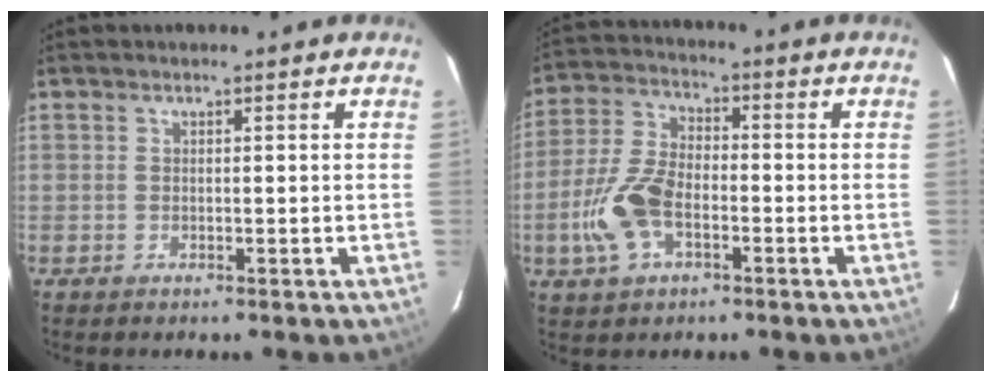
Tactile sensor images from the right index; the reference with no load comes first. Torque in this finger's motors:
{"motor_torque": [0.45, -0.36, 0.33, 0.13]}